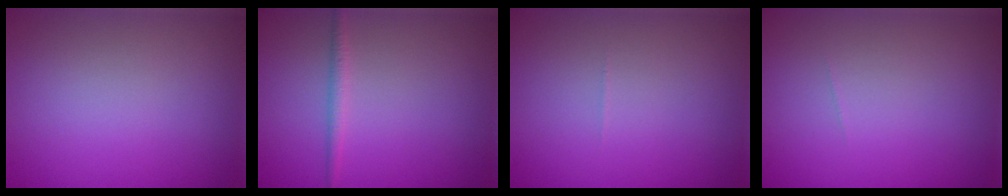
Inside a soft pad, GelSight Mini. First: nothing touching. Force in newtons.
{"total": 1.1, "press": 1.1, "slide": 0.1}
{"total": 0.0}
{"total": 0.0}